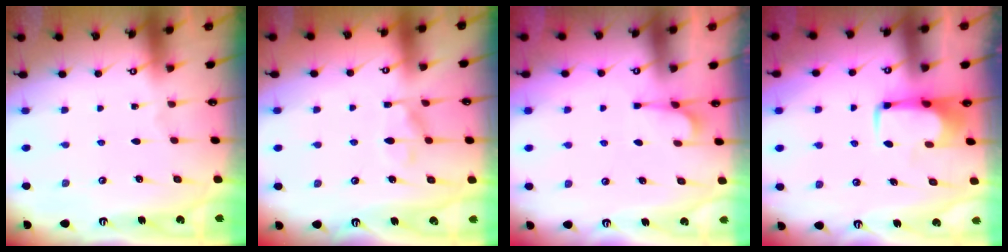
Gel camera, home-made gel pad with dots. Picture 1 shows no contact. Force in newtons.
{"total": 8.3, "press": 8.3, "slide": 0.7}
{"total": 3.8, "press": 3.6, "slide": 1.1}
{"total": 1.6, "press": 1.5, "slide": 0.5}